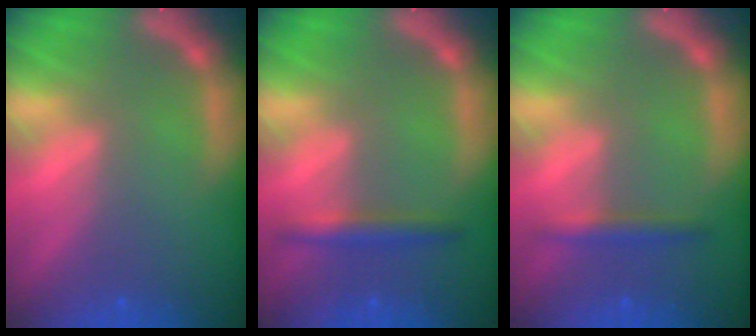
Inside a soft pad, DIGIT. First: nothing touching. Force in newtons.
{"total": 2.4}
{"total": 1.9}